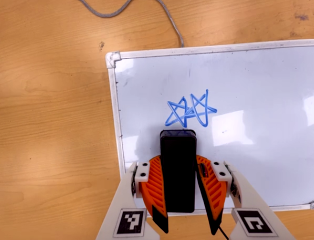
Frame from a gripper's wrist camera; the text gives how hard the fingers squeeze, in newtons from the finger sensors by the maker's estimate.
{"total": 7.6, "left": 6.1, "right": 9.1}